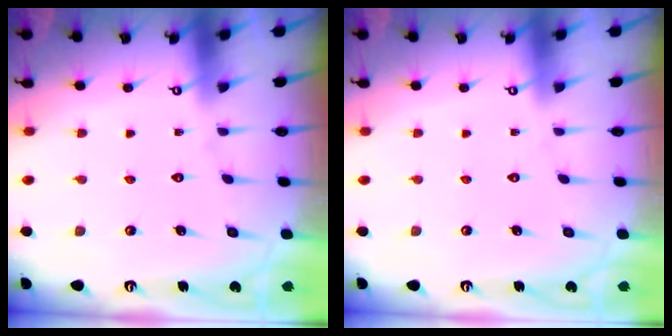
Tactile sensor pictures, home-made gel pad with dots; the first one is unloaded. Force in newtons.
{"total": 0.0}